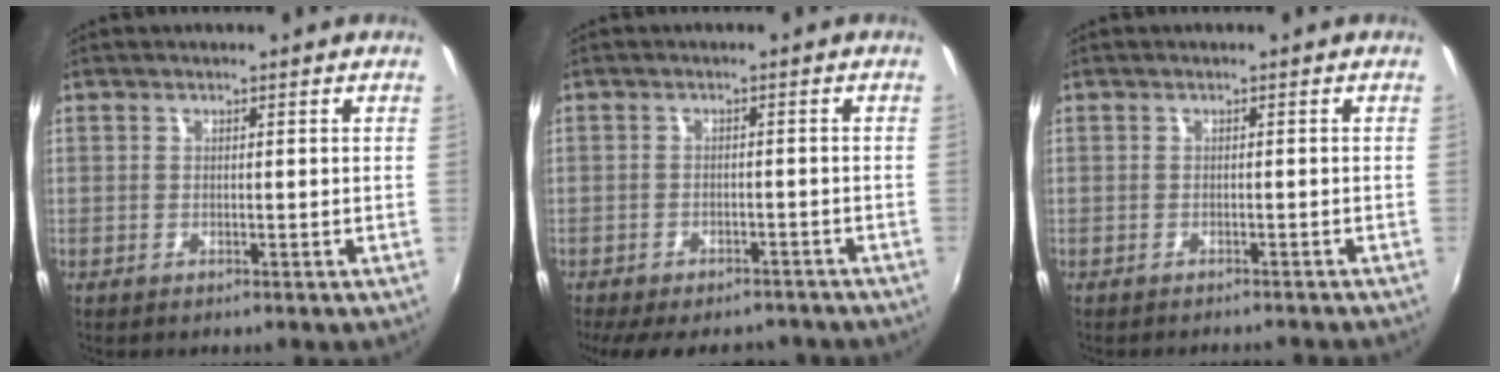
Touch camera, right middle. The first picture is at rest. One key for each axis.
{"total": 12.7, "fx": -10.4, "fy": 4.6, "fz": 5.6, "tx": -0.123, "ty": -0.021, "tz": -0.143}
{"total": 4.1, "fx": -3.9, "fy": 0.6, "fz": 1.4, "tx": -0.031, "ty": -0.010, "tz": -0.052}